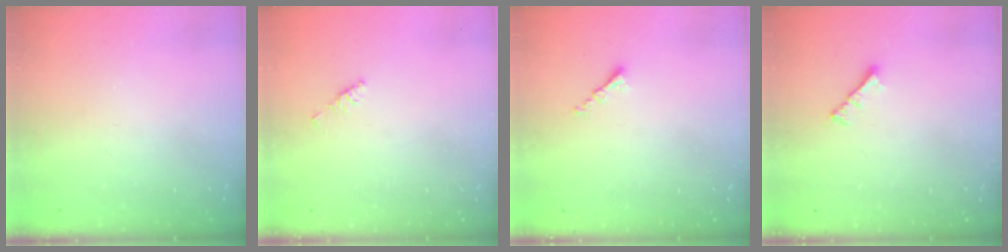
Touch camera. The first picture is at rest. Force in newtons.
{"total": 2.1, "press": 2.0, "slide": 0.6}
{"total": 0.8, "press": 0.8, "slide": 0.2}
{"total": 2.8, "press": 2.7, "slide": 0.6}